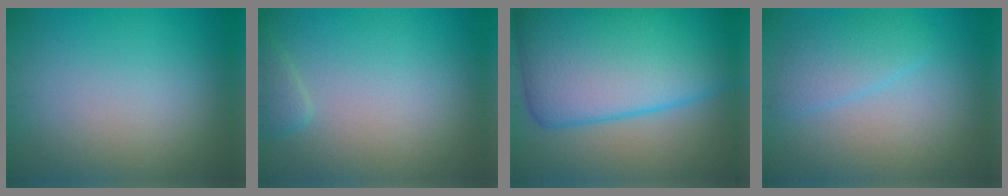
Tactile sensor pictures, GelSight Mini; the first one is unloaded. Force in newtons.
{"total": 1.3, "press": 1.3, "slide": 0.1}
{"total": 15.3, "press": 15.3, "slide": 0.5}
{"total": 2.7, "press": 2.7, "slide": 0.1}